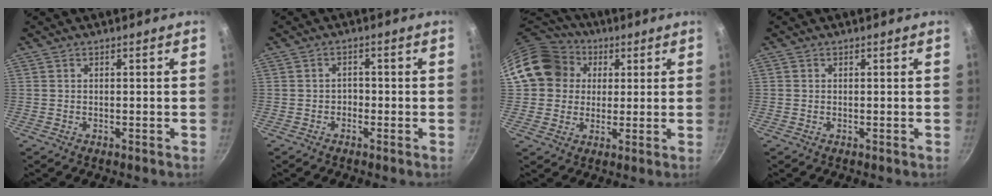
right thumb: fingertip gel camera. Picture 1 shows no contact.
{"total": 1.5, "force": [-0.8, 1.2, 0.5], "torque": [0.005, 0.009, -0.012]}
{"total": 14.4, "force": [3.4, 12.8, 5.7], "torque": [-0.079, 0.027, 0.051]}
{"total": 0.0}